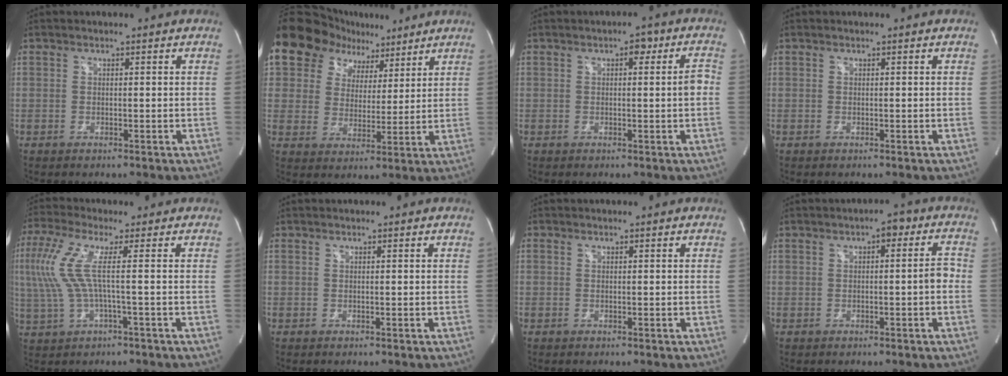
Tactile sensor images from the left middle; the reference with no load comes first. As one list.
[{"total": 12.5, "force": [8.4, 8.4, 3.9], "torque": [-0.049, 0.043, 0.141]}, {"total": 4.1, "force": [0.5, 1.1, 3.9], "torque": [-0.052, 0.014, 0.004]}, {"total": 1.1, "force": [-0.2, -0.7, -0.8], "torque": [0.017, -0.003, -0.002]}, {"total": 8.3, "force": [0.8, 0.5, 8.2], "torque": [-0.203, 0.015, 0.015]}, {"total": 0.0}, {"total": 0.0}, {"total": 3.9, "force": [0.0, 1.1, 3.8], "torque": [-0.048, 0.014, -0.006]}]